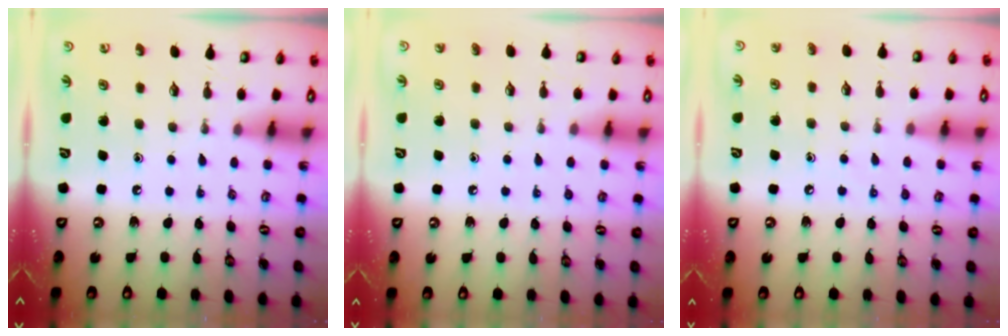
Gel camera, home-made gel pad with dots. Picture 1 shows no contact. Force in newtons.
{"total": 2.1, "press": 2.1, "slide": 0.2}
{"total": 4.3, "press": 4.3, "slide": 0.5}